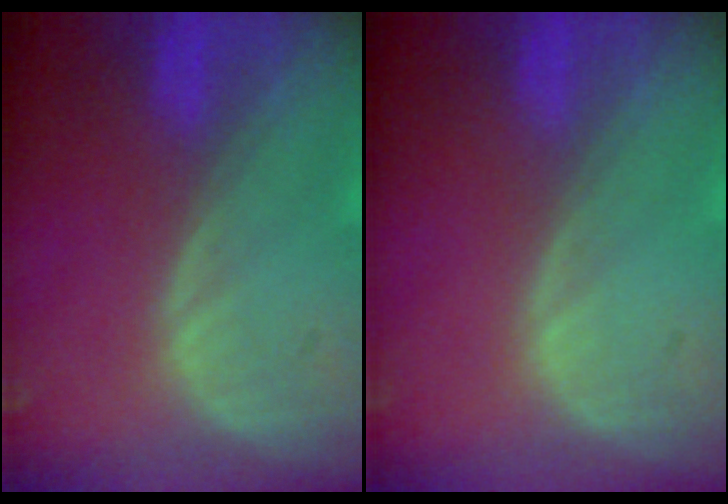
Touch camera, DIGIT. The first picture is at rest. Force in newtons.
{"total": 0.0}